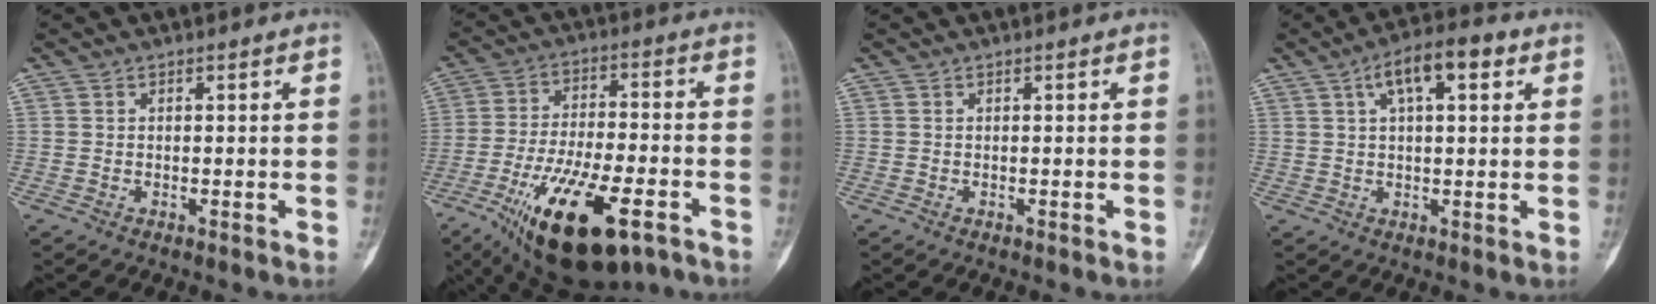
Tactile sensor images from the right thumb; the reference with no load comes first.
{"total": 20.3, "force": [-10.2, 7.6, 15.8], "torque": [-0.278, 0.030, -0.160]}
{"total": 0.0}
{"total": 9.0, "force": [3.7, 3.5, 7.5], "torque": [-0.114, 0.017, 0.055]}